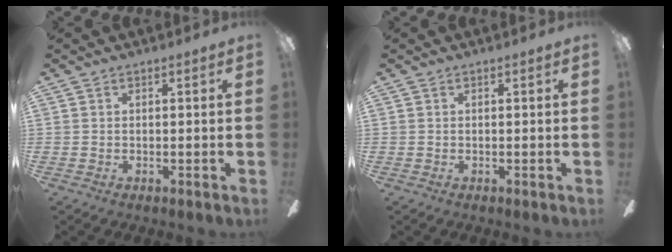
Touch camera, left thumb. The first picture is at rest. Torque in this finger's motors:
{"motor_torque": [-0.07, 0.02, 0.18, -0.08, 0.00]}